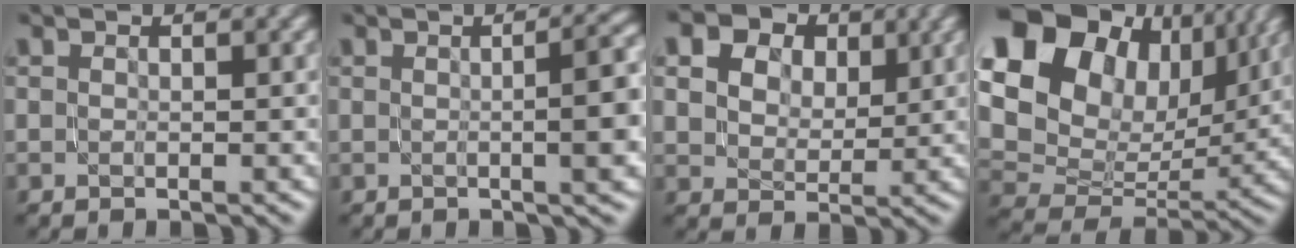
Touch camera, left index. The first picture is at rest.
{"total": 6.2, "force": [0.0, 1.9, 5.9], "torque": [-0.056, 0.004, 0.003]}
{"total": 12.1, "force": [6.5, 8.1, 6.3], "torque": [-0.131, 0.036, 0.094]}
{"total": 17.8, "force": [7.9, 12.7, 9.7], "torque": [-0.216, 0.034, 0.147]}